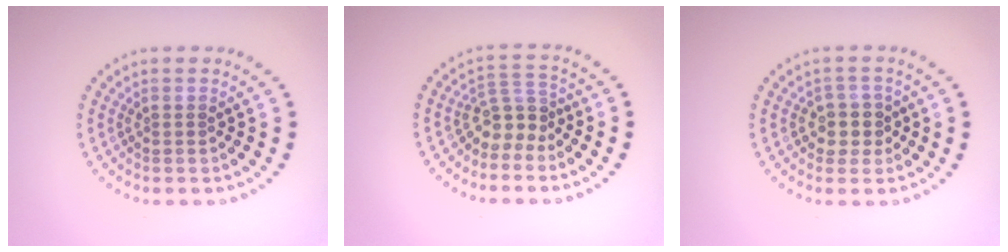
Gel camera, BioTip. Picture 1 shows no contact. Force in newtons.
{"total": 2.9, "press": 2.1, "slide": 2.1}
{"total": 2.4, "press": 2.2, "slide": 1.0}